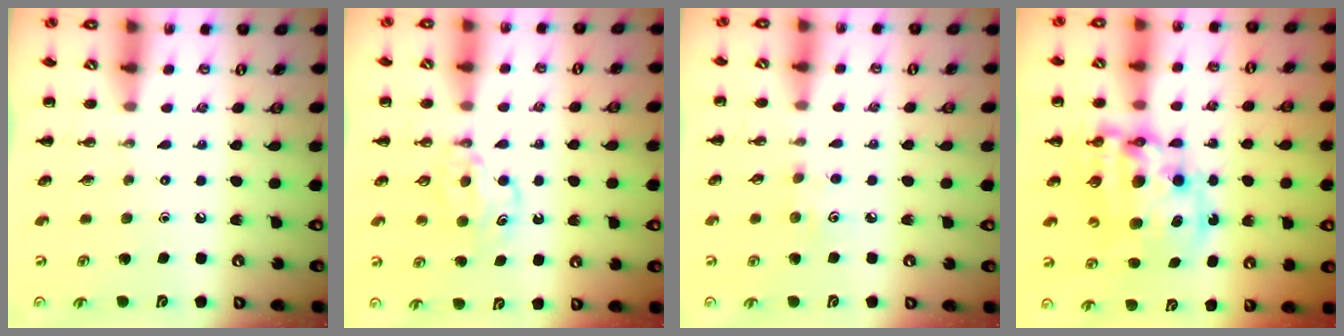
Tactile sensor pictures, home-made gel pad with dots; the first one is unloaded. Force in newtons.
{"total": 5.5, "press": 5.3, "slide": 1.7}
{"total": 3.9, "press": 3.8, "slide": 0.8}
{"total": 14.1, "press": 13.7, "slide": 3.3}